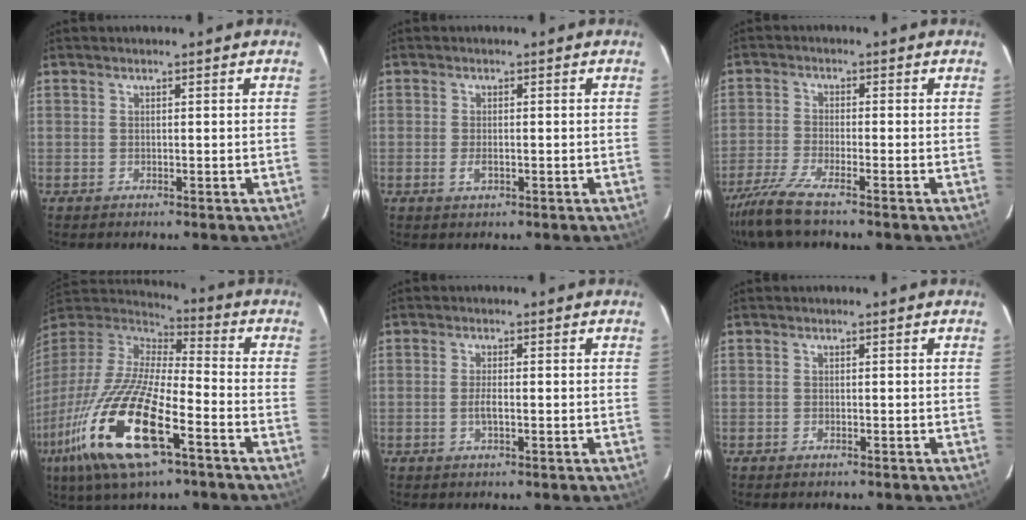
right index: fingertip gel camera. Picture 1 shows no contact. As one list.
[{"total": 1.9, "force": [-0.7, 0.9, 1.5], "torque": [-0.032, -0.001, -0.012]}, {"total": 8.6, "force": [-7.0, 0.2, 5.0], "torque": [-0.122, -0.029, -0.132]}, {"total": 26.2, "force": [-12.8, 7.5, 21.5], "torque": [-0.429, -0.068, -0.251]}, {"total": 1.9, "force": [-0.6, 0.4, 1.8], "torque": [-0.037, 0.001, -0.011]}, {"total": 0.8, "force": [-0.7, 0.4, 0.2], "torque": [-0.005, 0.000, -0.013]}]